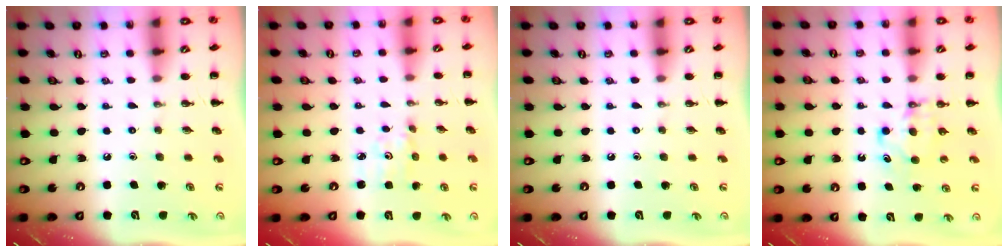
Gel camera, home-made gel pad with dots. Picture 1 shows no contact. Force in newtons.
{"total": 2.0, "press": 2.0, "slide": 0.2}
{"total": 0.0}
{"total": 5.0, "press": 4.9, "slide": 1.1}